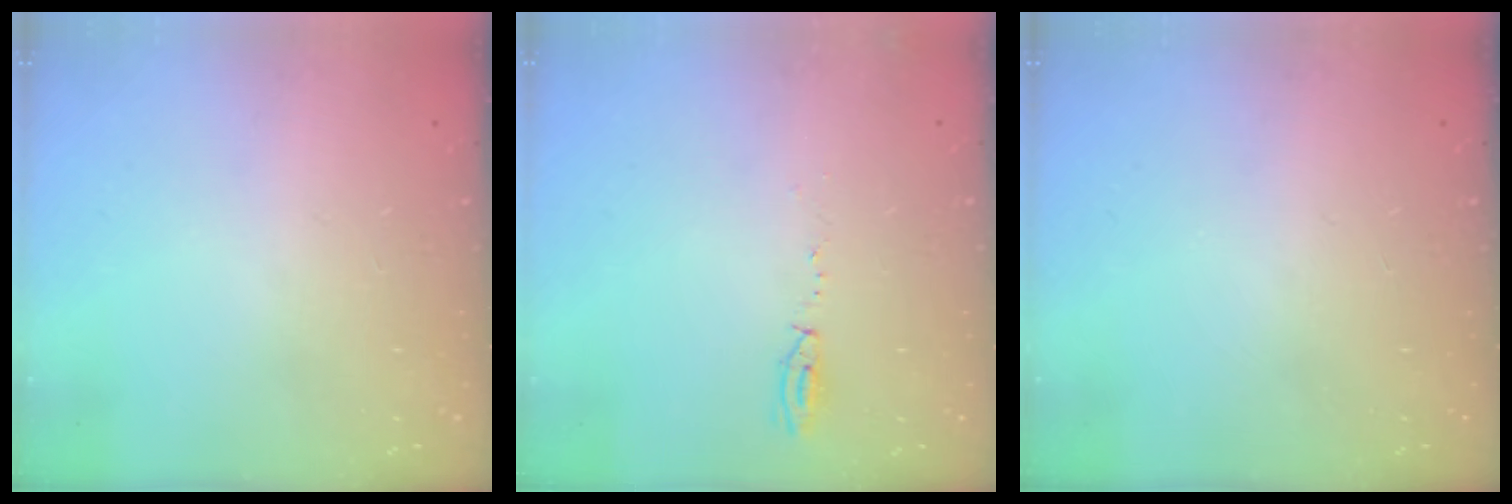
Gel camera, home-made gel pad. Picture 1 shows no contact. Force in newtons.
{"total": 3.9, "press": 3.8, "slide": 0.9}
{"total": 0.0}